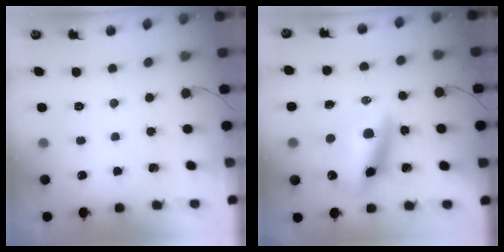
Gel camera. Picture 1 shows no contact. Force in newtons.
{"total": 13.4, "press": 12.9, "slide": 3.7}